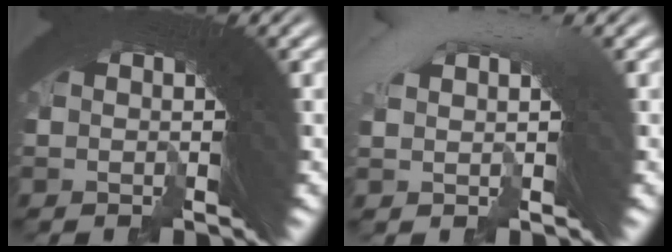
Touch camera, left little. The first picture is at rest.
{"total": 2.0, "force": [1.2, 0.5, 1.5], "torque": [-0.016, 0.035, 0.015]}